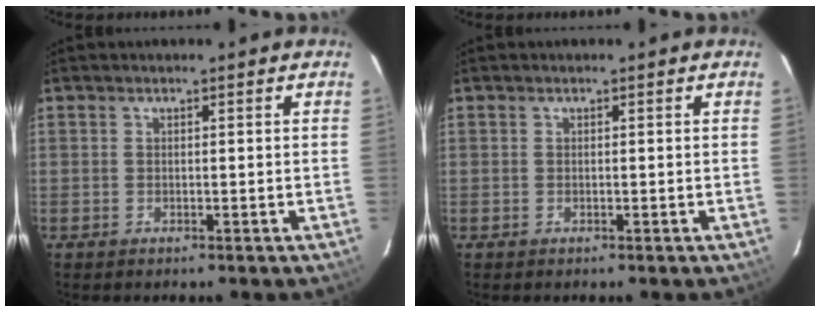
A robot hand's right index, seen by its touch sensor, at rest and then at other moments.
{"total": 0.0}